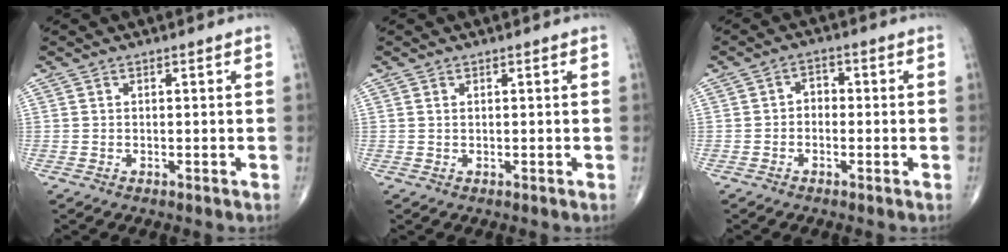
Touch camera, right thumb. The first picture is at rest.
{"total": 0.0}
{"total": 2.7, "force": [-0.6, 2.1, 1.7], "torque": [-0.010, 0.016, -0.022]}